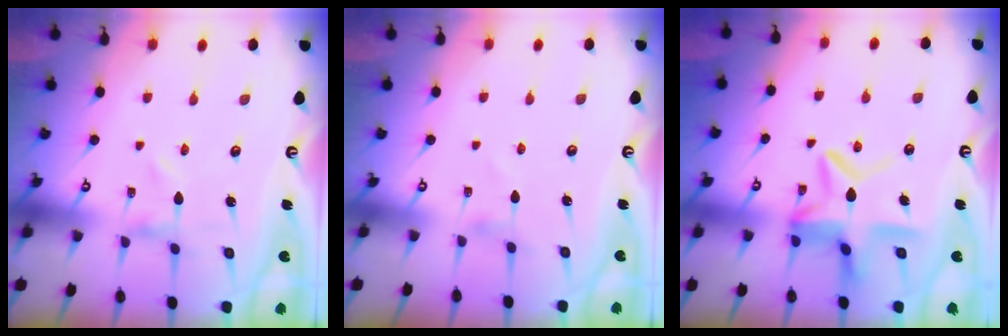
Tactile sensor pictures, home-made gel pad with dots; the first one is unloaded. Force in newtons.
{"total": 1.0, "press": 0.9, "slide": 0.3}
{"total": 11.2, "press": 11.2, "slide": 1.1}